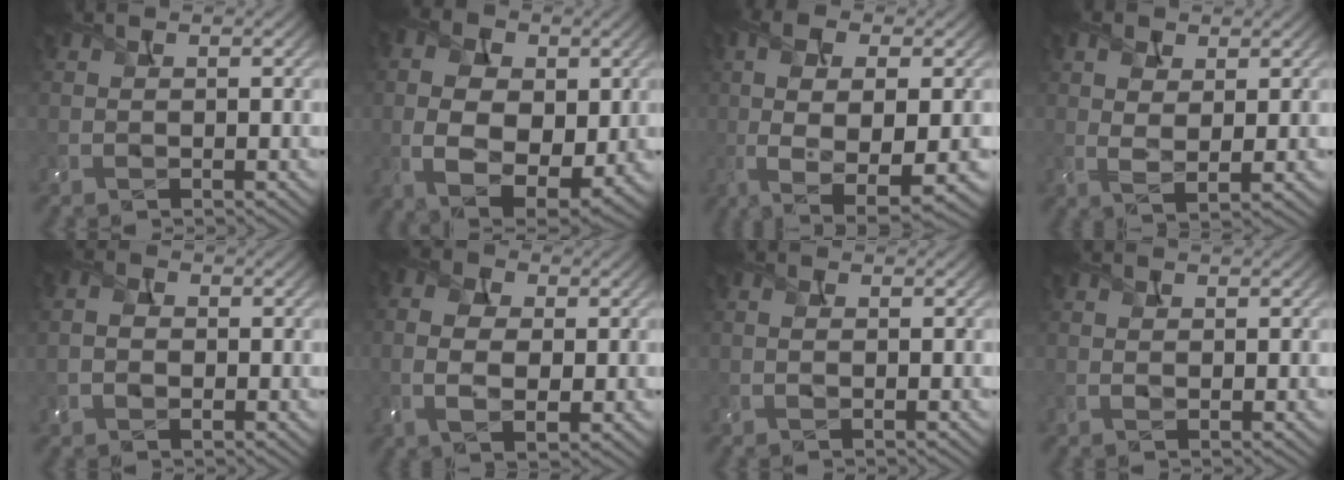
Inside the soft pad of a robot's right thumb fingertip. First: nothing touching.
{"total": 11.6, "force": [0.5, 7.6, 8.8], "torque": [-0.178, 0.001, 0.010]}
{"total": 10.0, "force": [-1.3, 3.5, 9.3], "torque": [-0.196, -0.003, -0.016]}
{"total": 3.9, "force": [1.8, 1.8, 3.0], "torque": [-0.070, 0.000, 0.034]}
{"total": 3.7, "force": [0.2, 2.7, 2.6], "torque": [-0.038, 0.010, -0.011]}
{"total": 6.6, "force": [0.3, 4.1, 5.1], "torque": [-0.125, 0.002, -0.002]}
{"total": 1.0, "force": [0.3, 0.4, 0.9], "torque": [-0.020, 0.003, 0.005]}
{"total": 1.2, "force": [0.7, 0.6, 0.7], "torque": [-0.017, 0.001, 0.014]}